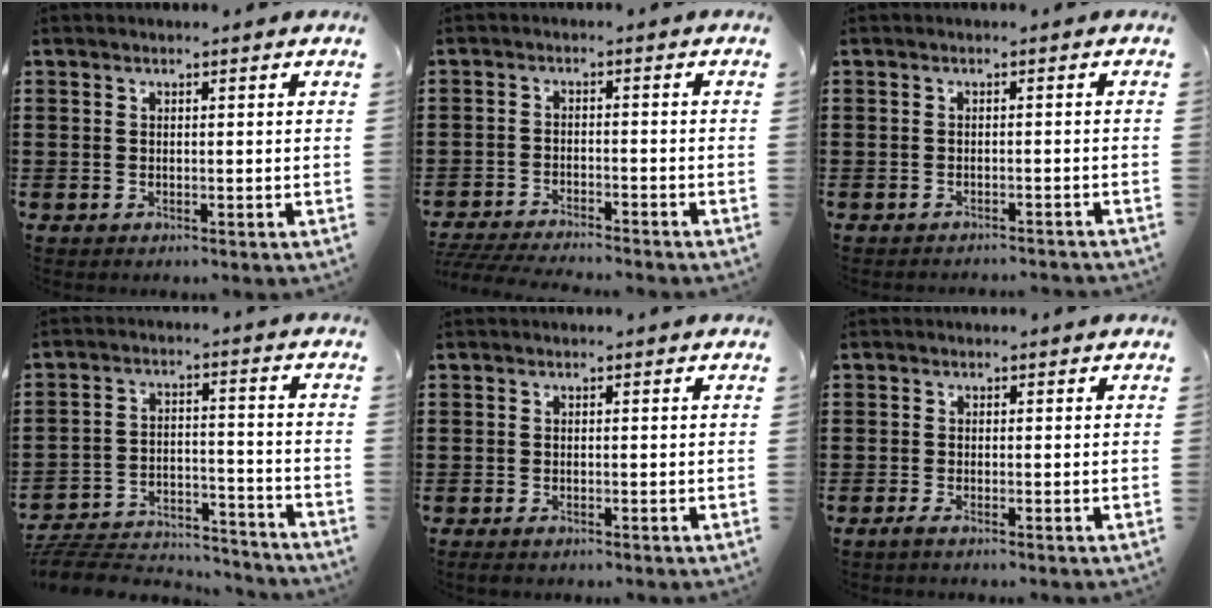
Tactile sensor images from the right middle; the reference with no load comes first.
{"total": 4.0, "force": [-3.9, -0.1, 0.8], "torque": [-0.022, -0.008, -0.082]}
{"total": 1.2, "force": [-1.1, -0.2, 0.2], "torque": [-0.007, 0.000, -0.022]}
{"total": 6.9, "force": [-6.6, 1.2, 1.5], "torque": [-0.031, 0.009, -0.132]}
{"total": 0.6, "force": [-0.5, 0.2, 0.3], "torque": [-0.007, -0.004, -0.008]}
{"total": 0.8, "force": [-0.6, 0.0, 0.5], "torque": [-0.012, -0.005, -0.011]}